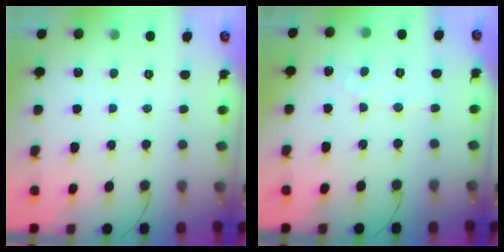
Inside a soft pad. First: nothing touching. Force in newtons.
{"total": 3.4, "press": 3.4, "slide": 0.3}